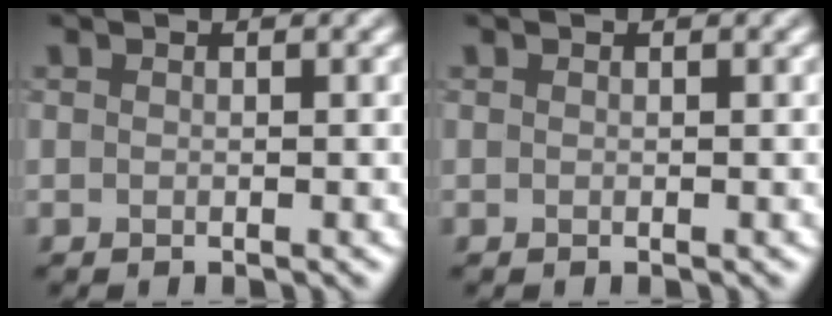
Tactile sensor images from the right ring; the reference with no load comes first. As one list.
[{"total": 0.0}]